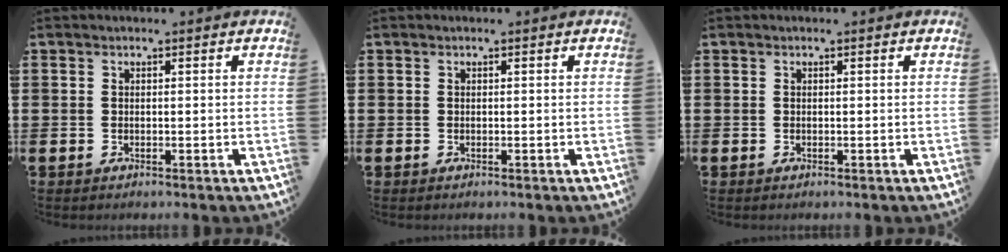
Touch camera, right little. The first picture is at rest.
{"total": 0.0}
{"total": 0.0}